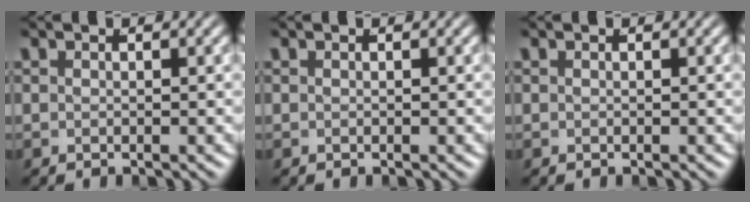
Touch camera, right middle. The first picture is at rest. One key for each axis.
{"total": 0.0}
{"total": 0.0}